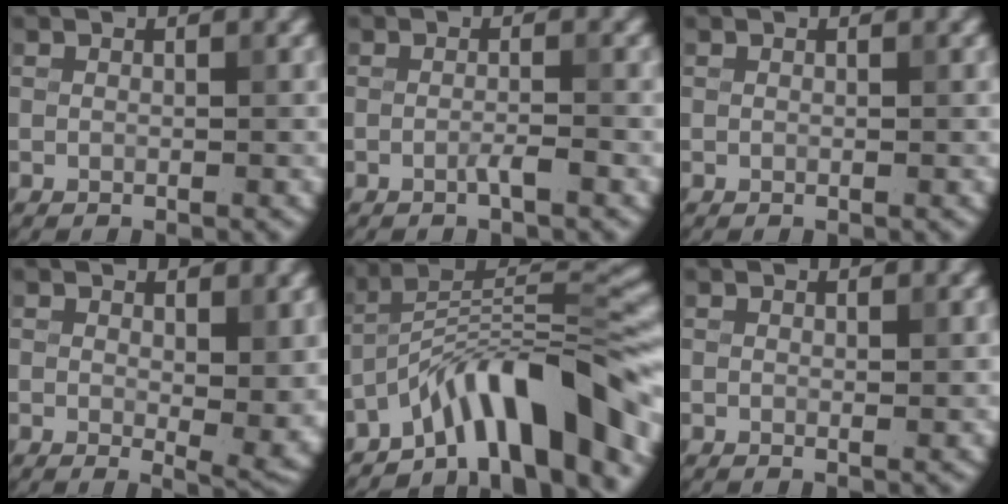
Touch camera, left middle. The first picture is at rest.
{"total": 1.3, "force": [-0.6, 0.1, 1.2], "torque": [-0.021, 0.001, -0.015]}
{"total": 0.0}
{"total": 4.2, "force": [0.9, 1.7, 3.7], "torque": [-0.049, -0.015, 0.017]}
{"total": 10.3, "force": [-6.8, 2.4, 7.3], "torque": [-0.096, 0.017, -0.123]}
{"total": 0.6, "force": [0.1, 0.2, 0.5], "torque": [-0.005, -0.004, 0.002]}